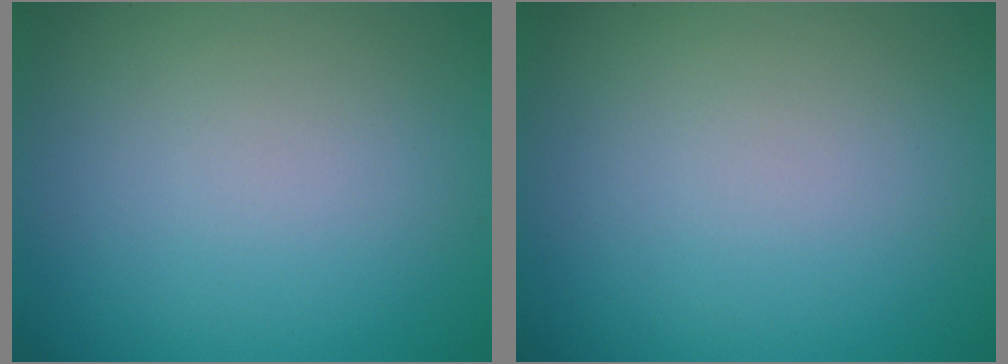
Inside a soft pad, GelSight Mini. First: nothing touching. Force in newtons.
{"total": 0.0}